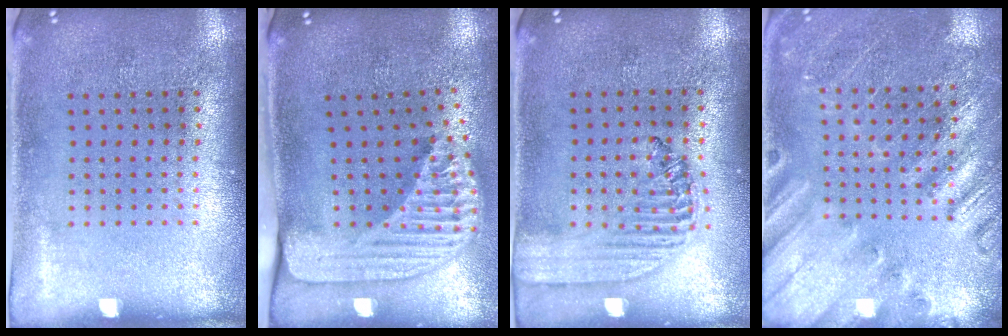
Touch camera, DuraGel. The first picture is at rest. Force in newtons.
{"total": 2.4, "press": 1.8, "slide": 1.7}
{"total": 1.5, "press": 1.4, "slide": 0.5}
{"total": 2.3, "press": 2.3, "slide": 0.3}